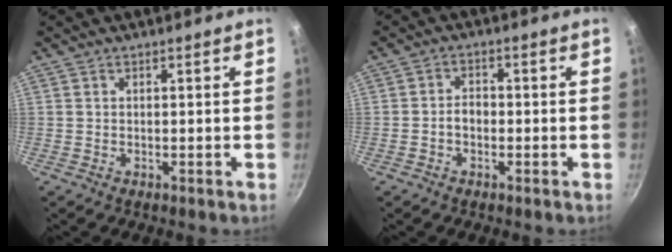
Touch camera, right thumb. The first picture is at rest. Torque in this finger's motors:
{"motor_torque": [0.26, 0.07, 0.39, 0.25, 0.00]}